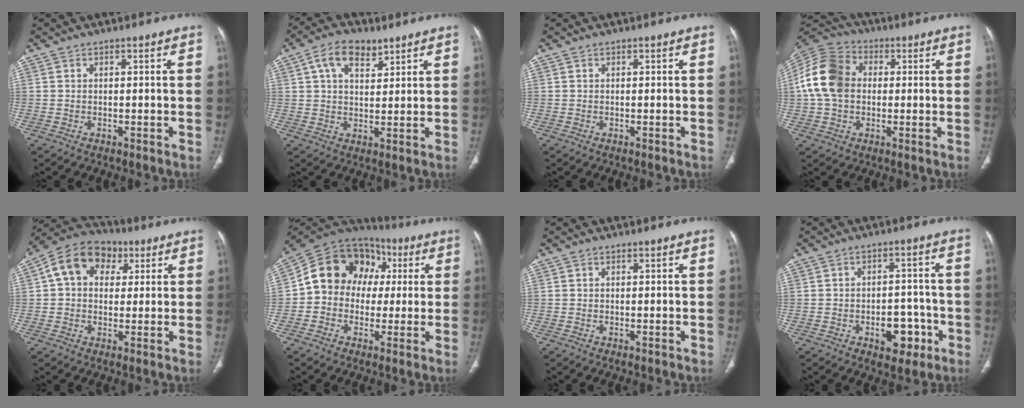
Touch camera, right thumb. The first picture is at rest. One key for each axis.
{"total": 7.9, "fx": 4.2, "fy": 4.5, "fz": 5.0, "tx": -0.068, "ty": -0.009, "tz": 0.073}
{"total": 0.0}
{"total": 13.6, "fx": 1.0, "fy": 10.3, "fz": 8.9, "tx": -0.167, "ty": 0.027, "tz": 0.009}
{"total": 12.2, "fx": 3.7, "fy": 9.1, "fz": 7.1, "tx": -0.098, "ty": 0.019, "tz": 0.051}
{"total": 15.9, "fx": 2.0, "fy": 13.1, "fz": 8.7, "tx": -0.110, "ty": 0.042, "tz": 0.025}
{"total": 0.0}
{"total": 7.7, "fx": -3.1, "fy": 4.9, "fz": 5.1, "tx": -0.039, "ty": 0.029, "tz": -0.034}